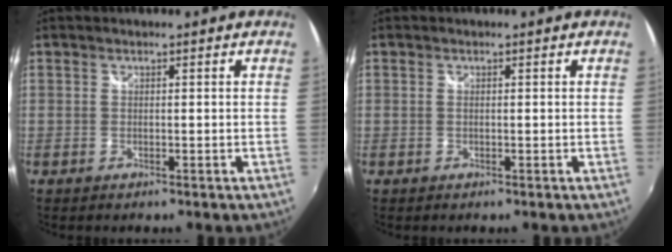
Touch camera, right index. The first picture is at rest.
{"total": 0.0}